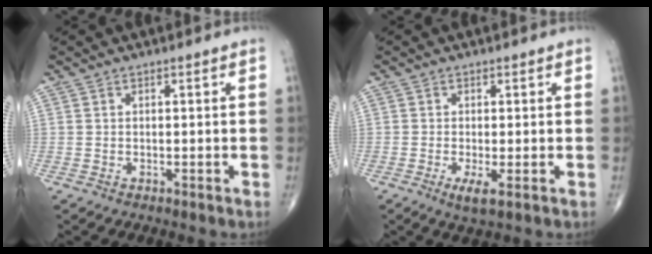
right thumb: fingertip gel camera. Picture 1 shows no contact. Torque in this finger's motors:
{"motor_torque": [-0.38, -0.15, -0.04, 0.16, 0.01]}